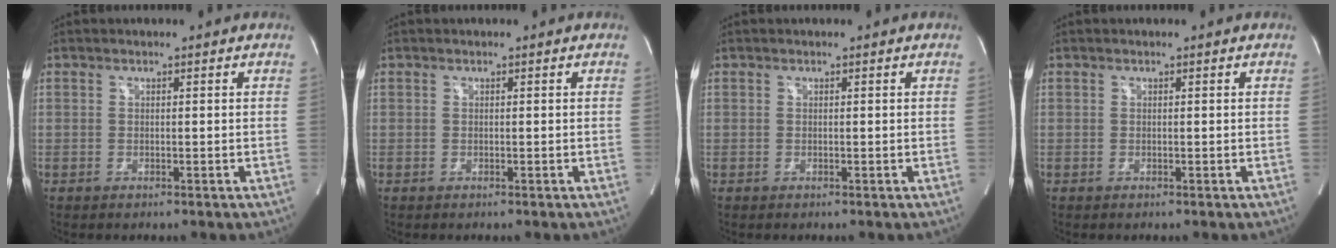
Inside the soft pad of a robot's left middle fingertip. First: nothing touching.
{"total": 0.0}
{"total": 0.0}
{"total": 0.0}